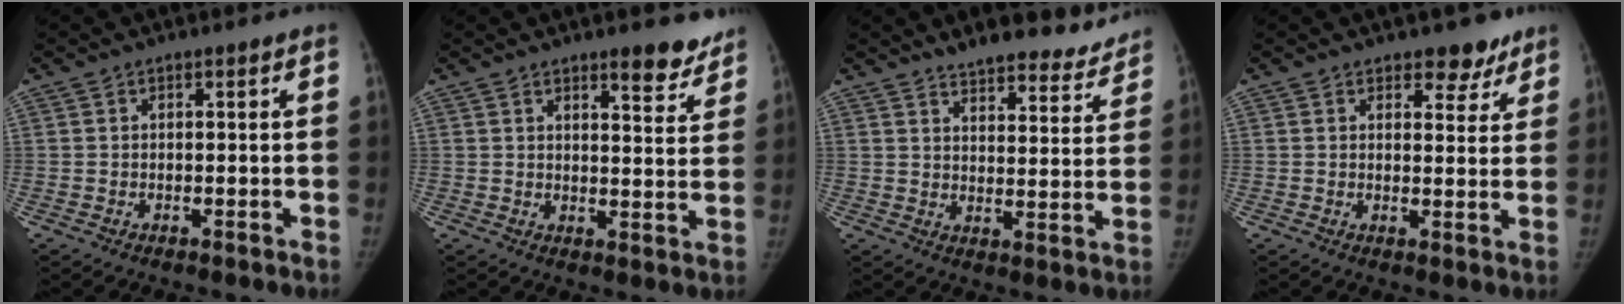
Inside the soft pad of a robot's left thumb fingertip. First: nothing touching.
{"total": 7.0, "force": [5.5, 2.2, 3.9], "torque": [-0.019, -0.036, 0.071]}
{"total": 14.8, "force": [13.0, 4.5, 5.4], "torque": [-0.028, -0.069, 0.168]}
{"total": 4.9, "force": [3.6, 2.8, 1.8], "torque": [0.015, -0.020, 0.048]}